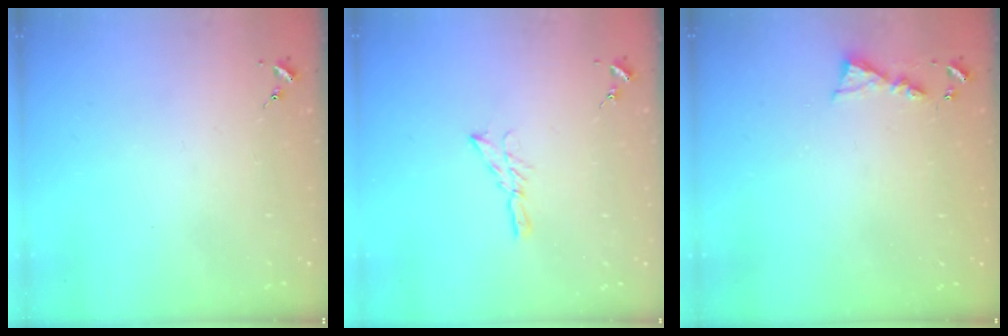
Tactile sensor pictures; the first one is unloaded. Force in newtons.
{"total": 5.8, "press": 5.7, "slide": 0.6}
{"total": 4.9, "press": 4.9, "slide": 0.5}